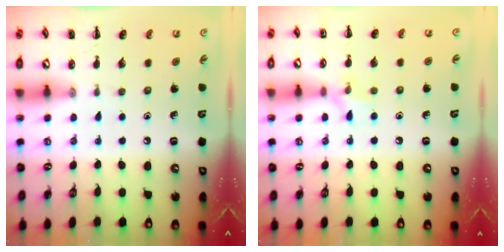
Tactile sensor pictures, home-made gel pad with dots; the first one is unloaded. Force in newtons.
{"total": 6.4, "press": 6.2, "slide": 1.6}